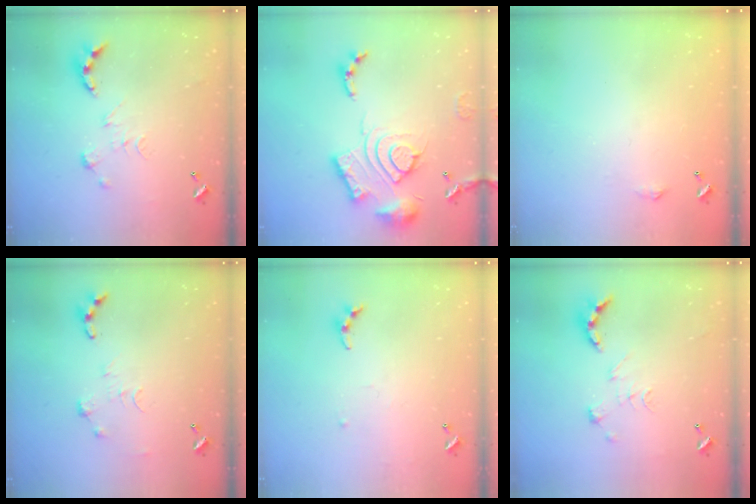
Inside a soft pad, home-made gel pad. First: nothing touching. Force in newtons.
{"total": 20.0, "press": 19.9, "slide": 1.9}
{"total": 2.3, "press": 2.3, "slide": 0.4}
{"total": 0.7, "press": 0.7, "slide": 0.1}
{"total": 5.5, "press": 5.5, "slide": 0.3}
{"total": 2.4, "press": 1.9, "slide": 1.5}